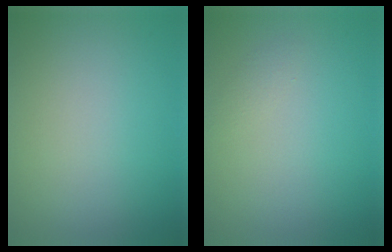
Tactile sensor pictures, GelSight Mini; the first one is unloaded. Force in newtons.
{"total": 0.6, "press": 0.6, "slide": 0.1}